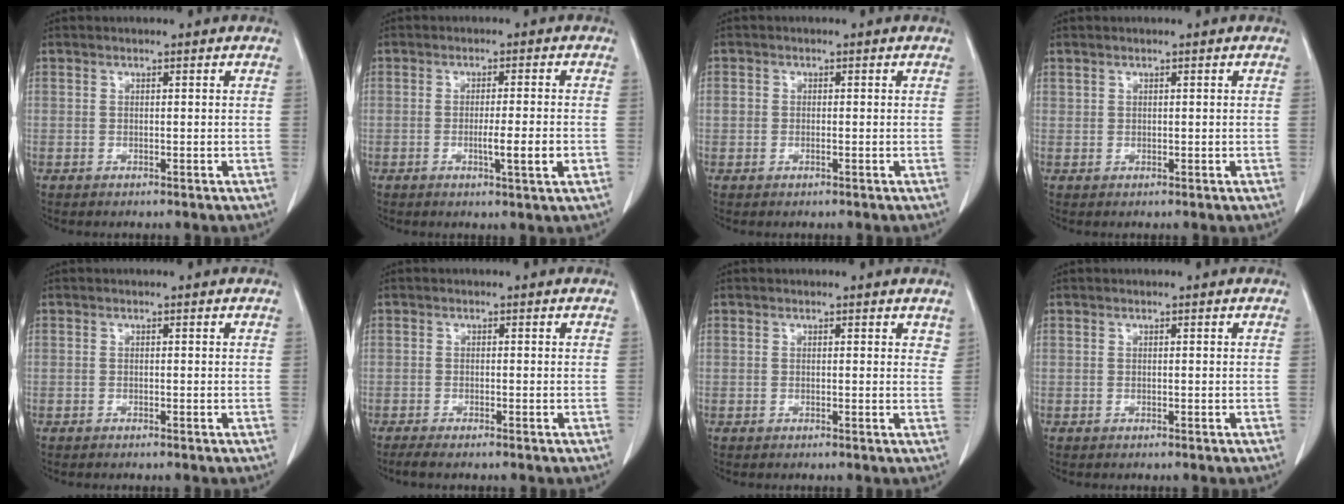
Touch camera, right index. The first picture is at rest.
{"total": 4.9, "force": [-1.3, -0.1, 4.7], "torque": [-0.073, -0.007, -0.018]}
{"total": 1.3, "force": [-0.1, 1.0, 0.9], "torque": [-0.018, 0.002, -0.003]}
{"total": 0.6, "force": [0.5, 0.3, 0.0], "torque": [0.006, -0.001, 0.008]}
{"total": 0.0}
{"total": 1.9, "force": [-1.5, 0.1, 1.1], "torque": [-0.021, -0.004, -0.026]}
{"total": 1.7, "force": [1.5, 0.7, 0.6], "torque": [0.006, -0.002, 0.009]}
{"total": 0.0}